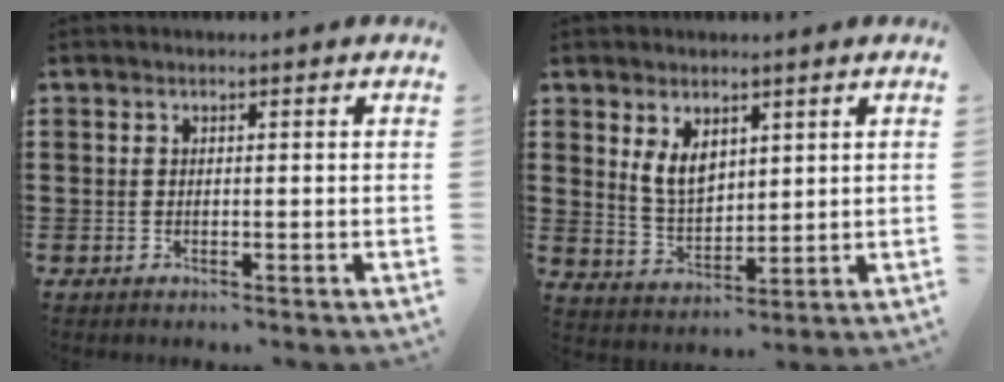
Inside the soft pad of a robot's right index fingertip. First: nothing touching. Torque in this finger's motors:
{"motor_torque": [0.35, -0.08, 0.50, 0.07]}